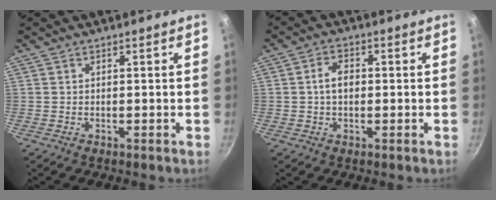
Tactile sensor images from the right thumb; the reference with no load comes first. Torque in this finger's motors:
{"motor_torque": [0.02, 0.01, 0.02, 0.01, 0.14]}